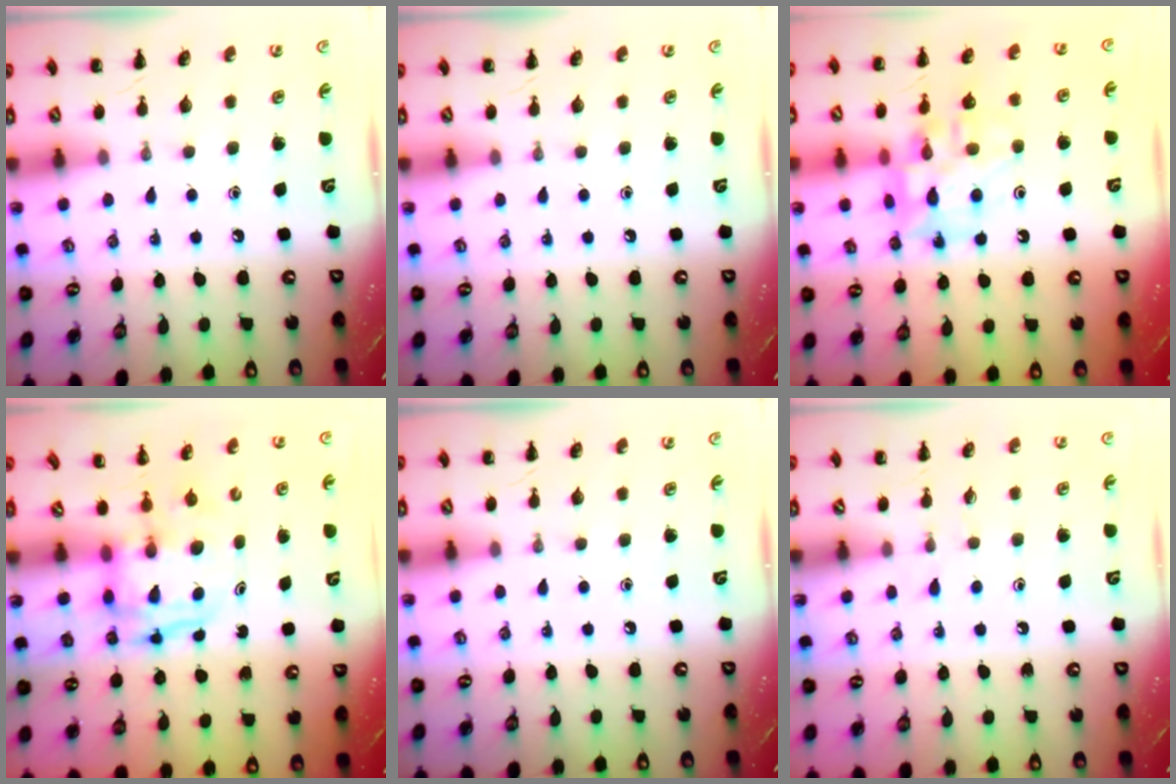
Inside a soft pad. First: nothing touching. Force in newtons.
{"total": 0.0}
{"total": 13.4, "press": 13.3, "slide": 2.0}
{"total": 4.0, "press": 4.0, "slide": 0.4}
{"total": 0.0}
{"total": 3.4, "press": 3.0, "slide": 1.6}